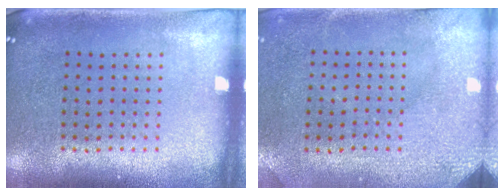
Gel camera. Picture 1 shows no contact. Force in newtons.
{"total": 3.1, "press": 2.4, "slide": 1.9}